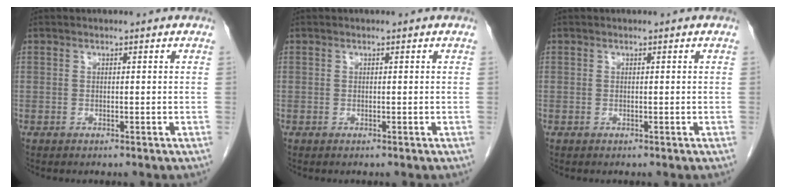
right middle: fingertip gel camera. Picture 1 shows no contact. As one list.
[{"total": 0.0}, {"total": 0.0}]